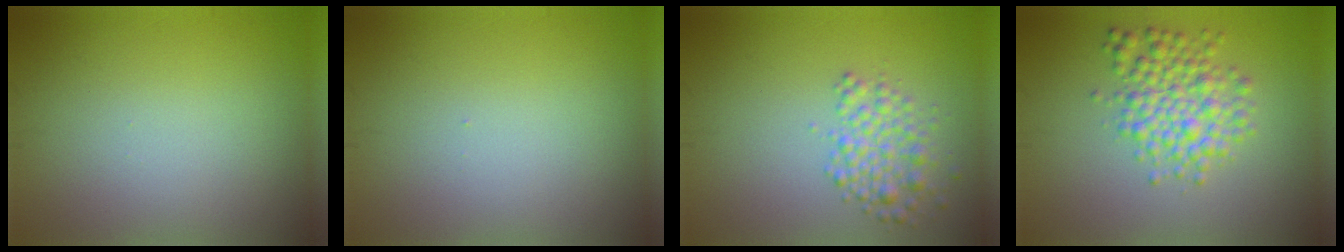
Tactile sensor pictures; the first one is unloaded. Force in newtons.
{"total": 0.0}
{"total": 2.9, "press": 2.9, "slide": 0.1}
{"total": 4.5, "press": 4.5, "slide": 0.1}